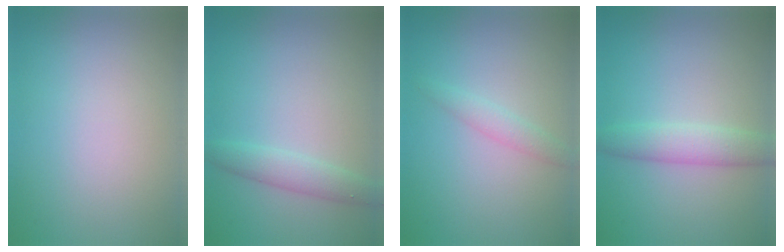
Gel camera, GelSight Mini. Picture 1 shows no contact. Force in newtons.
{"total": 2.3, "press": 2.3, "slide": 0.1}
{"total": 1.4, "press": 1.4, "slide": 0.0}
{"total": 2.4, "press": 2.4, "slide": 0.2}